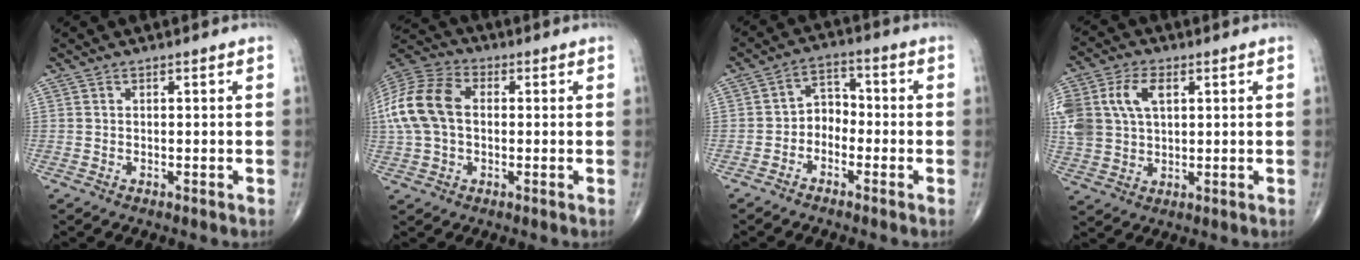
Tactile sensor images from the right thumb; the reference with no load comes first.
{"total": 15.7, "force": [1.0, 10.7, 11.4], "torque": [-0.253, 0.032, 0.014]}
{"total": 5.0, "force": [-2.1, 3.8, 2.5], "torque": [-0.019, 0.032, -0.051]}
{"total": 15.5, "force": [4.2, 10.5, 10.6], "torque": [-0.257, 0.015, 0.083]}